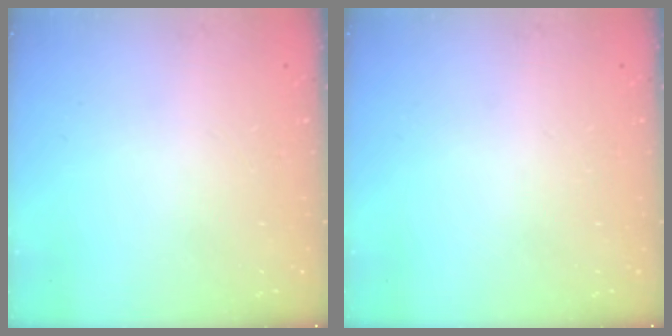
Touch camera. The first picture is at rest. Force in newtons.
{"total": 0.0}